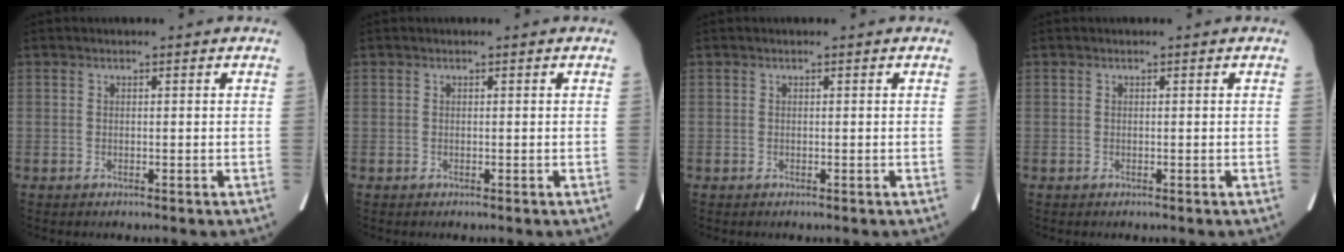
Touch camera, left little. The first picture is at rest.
{"total": 0.0}
{"total": 0.0}
{"total": 0.0}